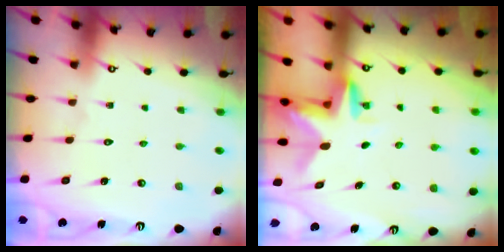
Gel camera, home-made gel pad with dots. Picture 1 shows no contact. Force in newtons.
{"total": 3.2, "press": 3.2, "slide": 0.2}